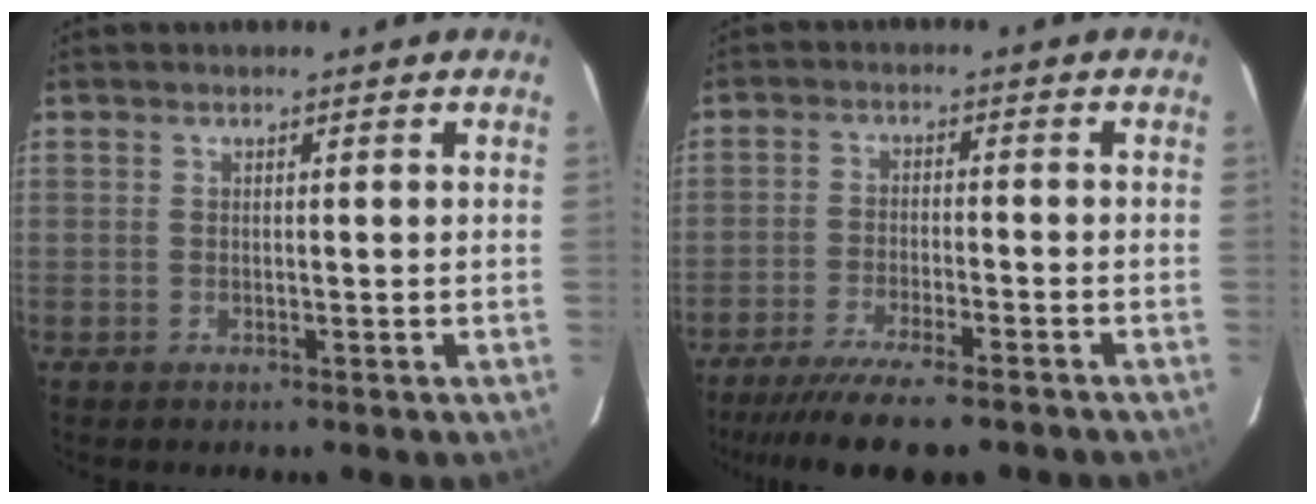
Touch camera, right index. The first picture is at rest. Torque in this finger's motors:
{"motor_torque": [1.21, -0.93, 0.54, 0.12]}